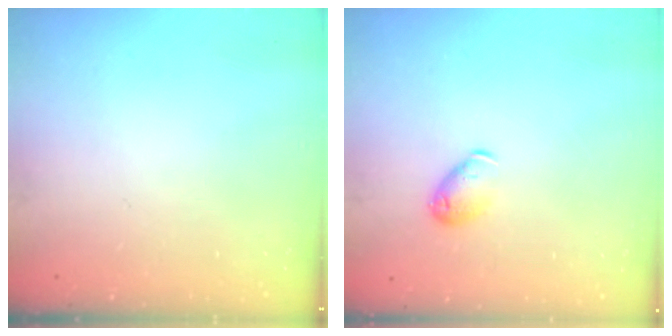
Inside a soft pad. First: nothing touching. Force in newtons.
{"total": 6.9, "press": 6.8, "slide": 1.1}